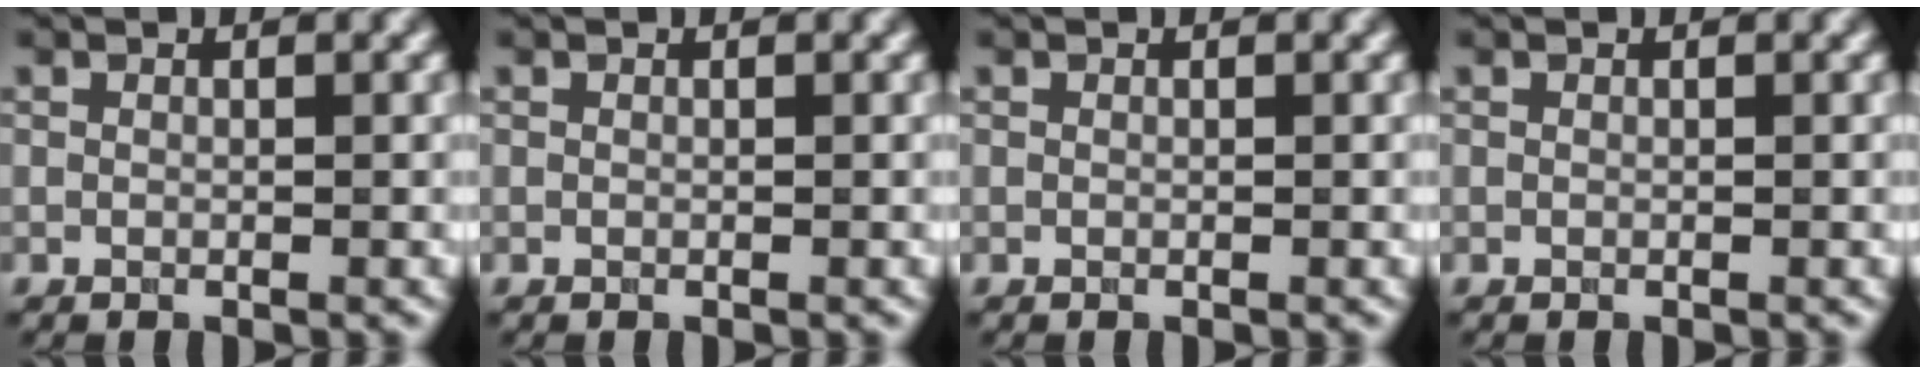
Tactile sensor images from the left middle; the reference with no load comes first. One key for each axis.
{"total": 0.0}
{"total": 0.0}
{"total": 0.0}